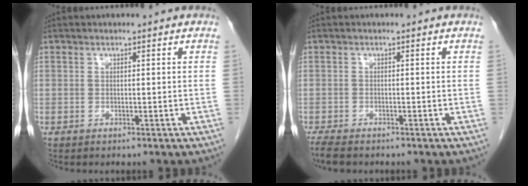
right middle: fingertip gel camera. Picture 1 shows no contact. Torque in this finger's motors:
{"motor_torque": [0.34, -0.15, 0.00, 0.02]}